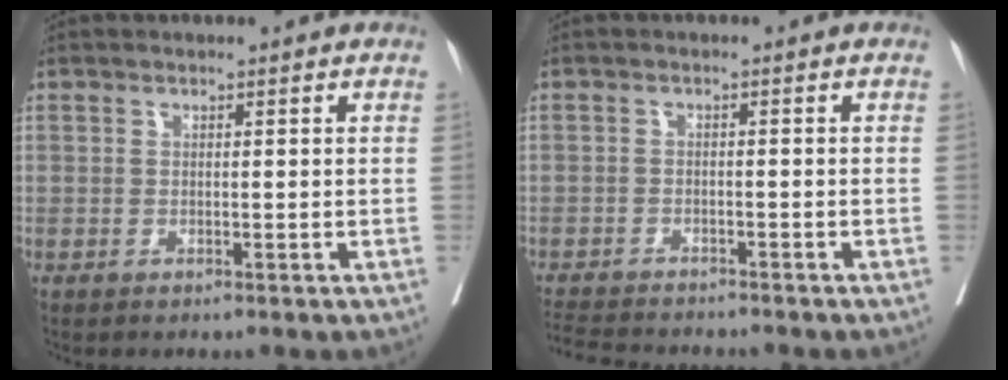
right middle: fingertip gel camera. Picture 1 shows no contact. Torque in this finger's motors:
{"motor_torque": [0.09, -0.24, 0.00, 0.01]}